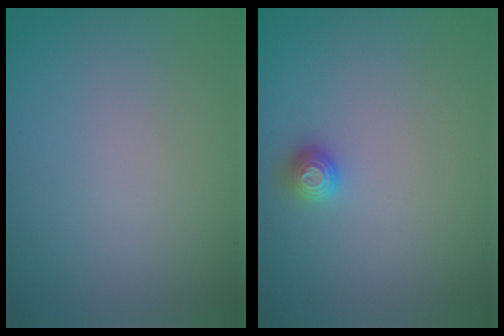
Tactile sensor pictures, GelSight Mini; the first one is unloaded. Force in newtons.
{"total": 1.1, "press": 1.1, "slide": 0.2}